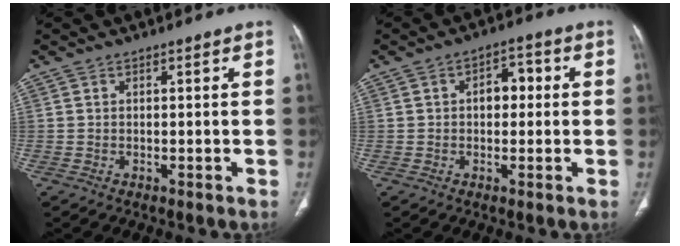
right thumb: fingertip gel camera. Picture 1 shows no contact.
{"total": 5.0, "force": [0.4, 3.4, 3.7], "torque": [-0.038, 0.017, 0.000]}